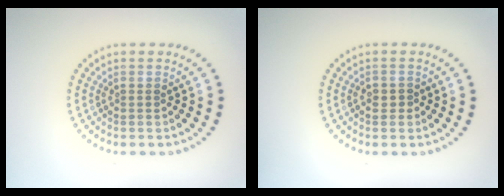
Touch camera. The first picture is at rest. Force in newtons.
{"total": 0.7, "press": 0.6, "slide": 0.3}